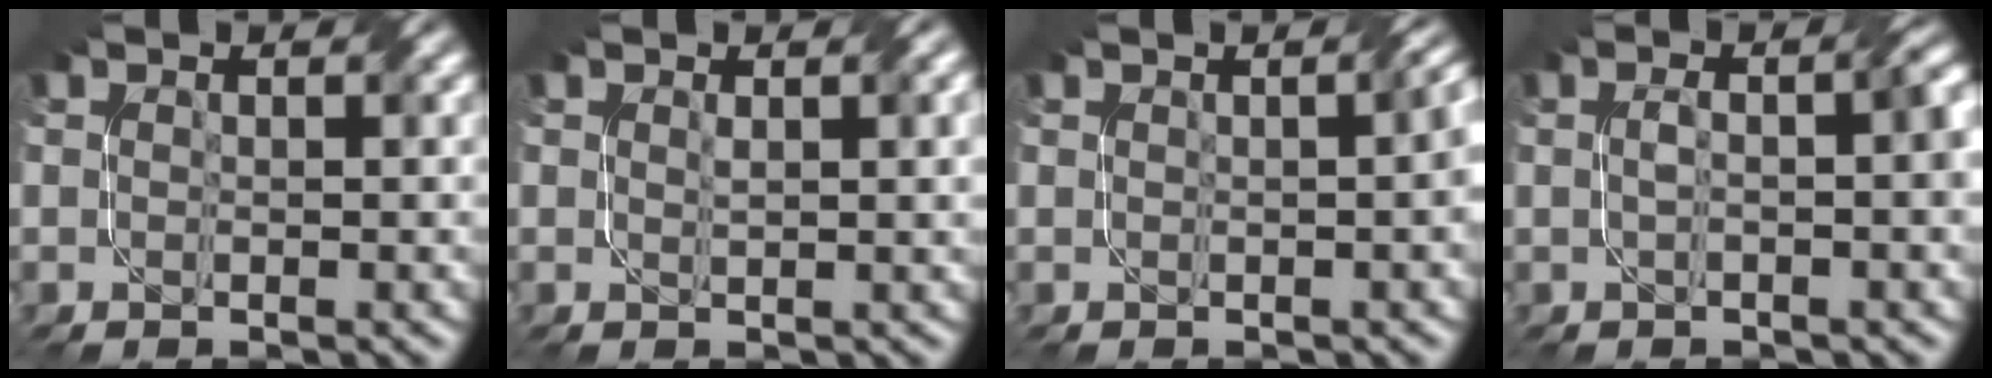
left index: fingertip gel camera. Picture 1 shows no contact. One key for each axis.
{"total": 2.1, "fx": 0.7, "fy": 0.6, "fz": 1.8, "tx": -0.026, "ty": 0.002, "tz": 0.015}
{"total": 3.1, "fx": 0.2, "fy": 1.2, "fz": 2.9, "tx": -0.014, "ty": 0.015, "tz": 0.003}
{"total": 3.5, "fx": 0.0, "fy": 1.1, "fz": 3.3, "tx": -0.057, "ty": 0.009, "tz": -0.001}